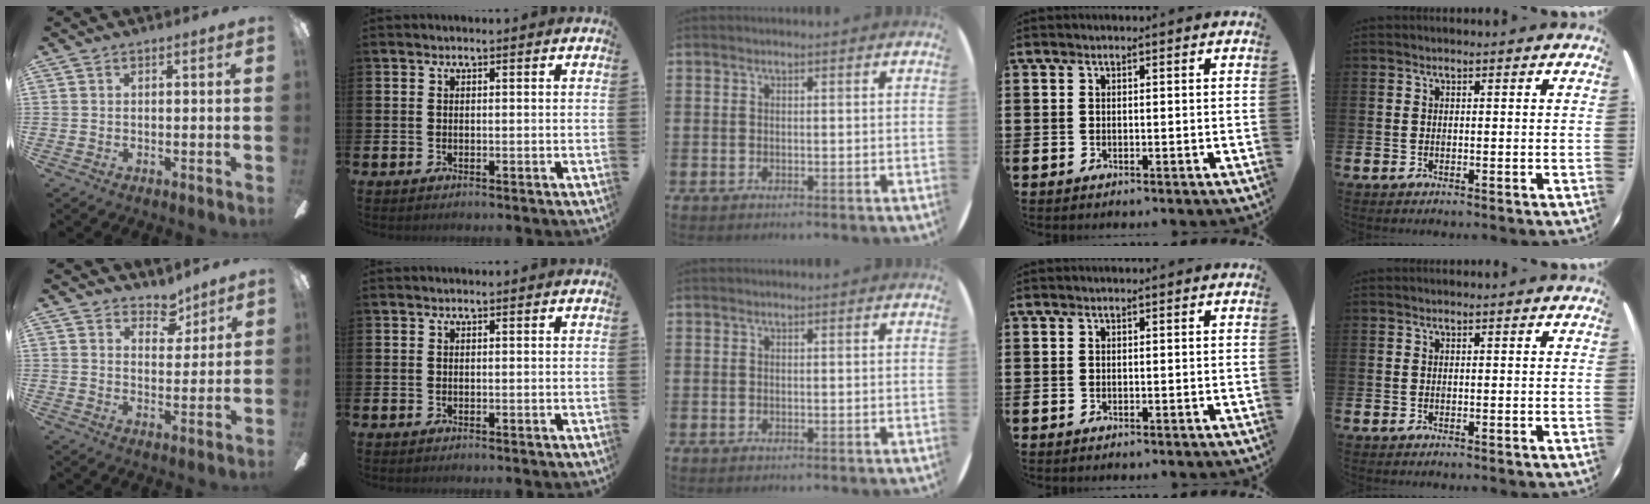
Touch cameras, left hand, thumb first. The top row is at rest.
{"thumb": {"total": 6.2, "force": [4.9, 3.2, 1.8], "torque": [-0.012, -0.028, 0.085]}}